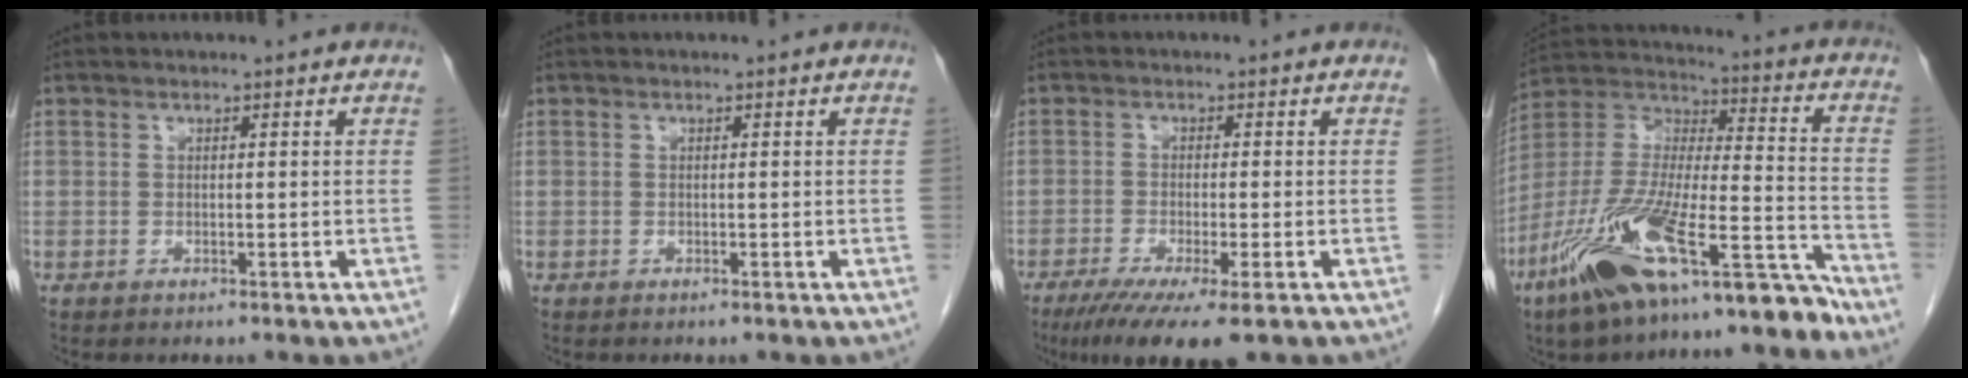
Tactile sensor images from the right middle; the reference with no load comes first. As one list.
[{"total": 0.9, "force": [-0.8, 0.5, -0.1], "torque": [-0.007, 0.000, -0.012]}, {"total": 9.0, "force": [-5.8, 1.0, 6.8], "torque": [-0.108, -0.023, -0.091]}, {"total": 21.9, "force": [-15.5, 4.1, 15.0], "torque": [-0.279, -0.001, -0.274]}]